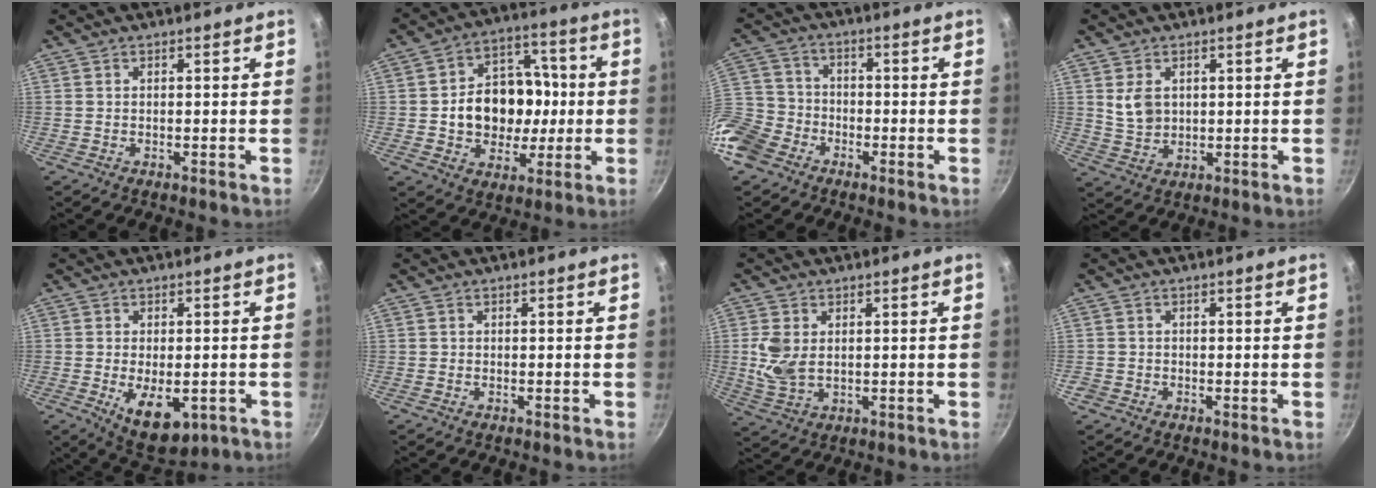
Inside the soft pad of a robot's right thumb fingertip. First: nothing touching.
{"total": 15.7, "force": [-0.5, 11.9, 10.2], "torque": [-0.106, 0.034, -0.003]}
{"total": 11.5, "force": [-6.6, 8.4, 4.3], "torque": [-0.093, 0.036, -0.137]}
{"total": 4.8, "force": [1.4, 3.5, 2.9], "torque": [-0.042, -0.010, 0.036]}
{"total": 9.5, "force": [-2.8, 5.0, 7.6], "torque": [-0.108, -0.008, -0.030]}
{"total": 0.0}
{"total": 6.4, "force": [0.8, 4.2, 4.9], "torque": [-0.107, -0.005, 0.024]}
{"total": 1.3, "force": [-0.7, 1.1, 0.2], "torque": [0.001, 0.003, -0.017]}